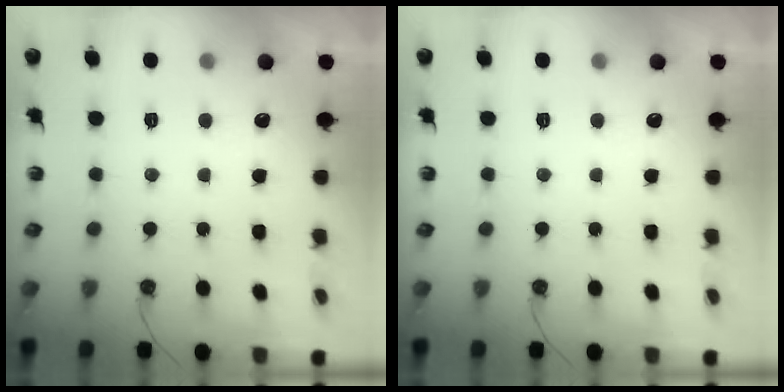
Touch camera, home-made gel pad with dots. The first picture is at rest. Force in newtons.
{"total": 0.0}